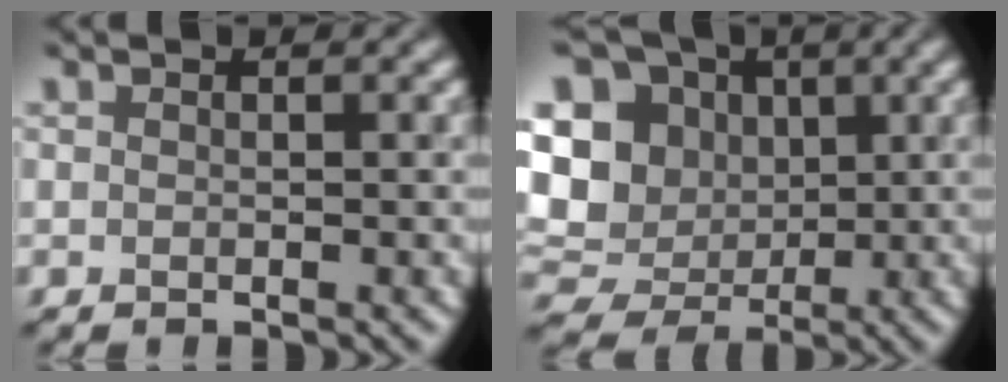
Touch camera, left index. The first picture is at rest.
{"total": 12.3, "force": [1.8, 10.8, 5.6], "torque": [-0.143, 0.018, 0.013]}